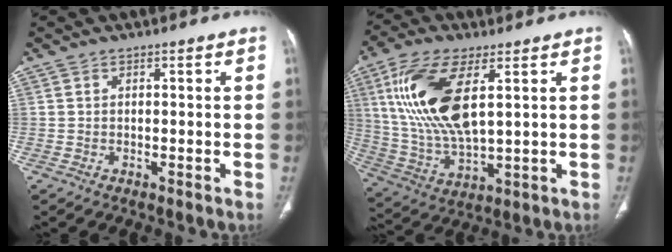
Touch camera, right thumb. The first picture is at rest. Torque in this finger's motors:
{"motor_torque": [-0.67, 2.90, 1.89, 0.88, 0.23]}